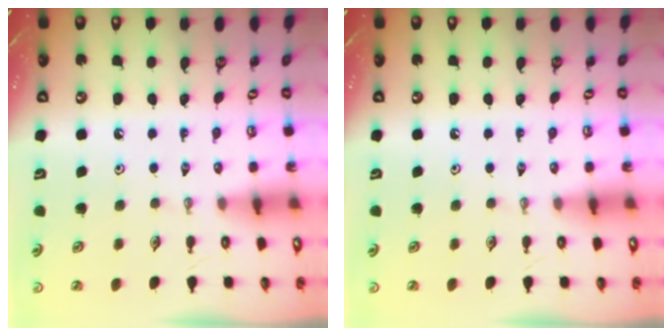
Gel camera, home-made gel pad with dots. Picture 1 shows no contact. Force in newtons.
{"total": 0.0}